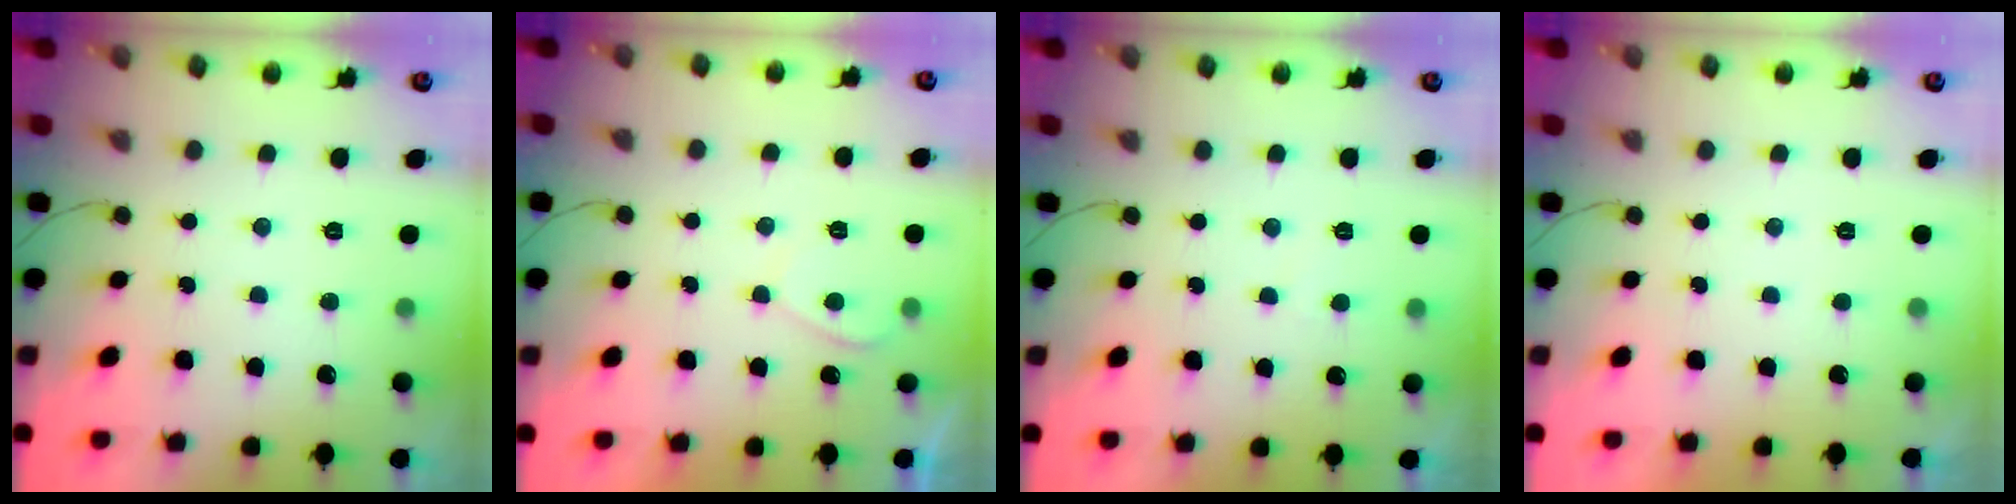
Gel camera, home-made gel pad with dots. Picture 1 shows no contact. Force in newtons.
{"total": 2.3, "press": 2.2, "slide": 0.4}
{"total": 1.3, "press": 1.2, "slide": 0.5}
{"total": 2.3, "press": 2.3, "slide": 0.4}